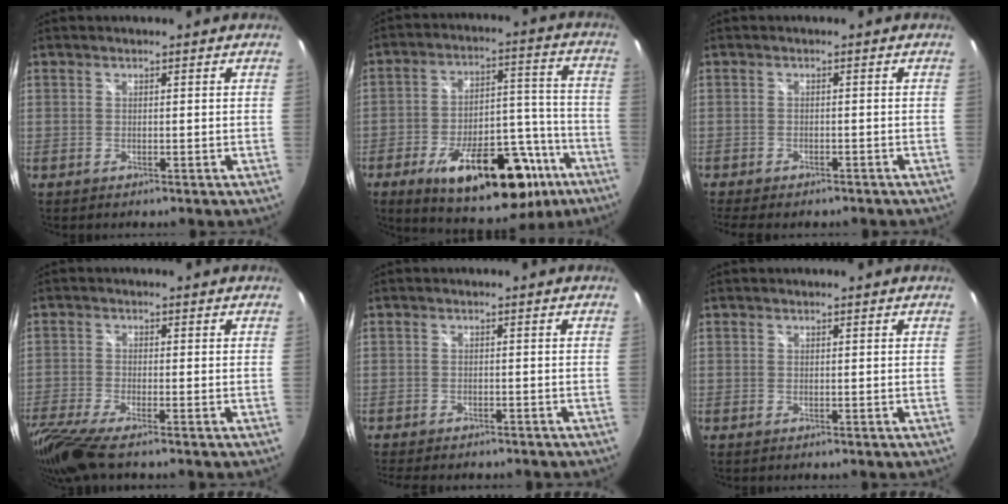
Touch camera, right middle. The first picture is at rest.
{"total": 24.4, "force": [-13.7, 11.0, 16.9], "torque": [-0.259, 0.016, -0.181]}
{"total": 6.3, "force": [-5.2, 2.1, 2.9], "torque": [-0.068, -0.024, -0.078]}
{"total": 10.5, "force": [-8.3, 1.0, 6.4], "torque": [-0.157, -0.048, -0.155]}
{"total": 7.0, "force": [-6.1, 1.9, 3.0], "torque": [-0.068, -0.020, -0.091]}
{"total": 0.0}